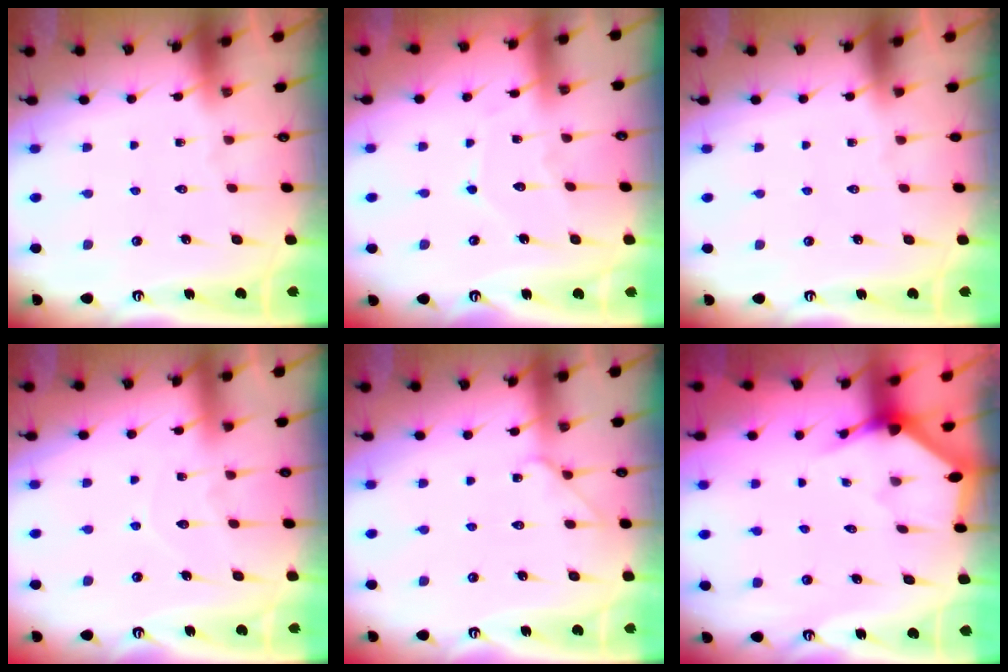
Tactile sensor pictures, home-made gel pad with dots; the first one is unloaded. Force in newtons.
{"total": 6.0, "press": 6.0, "slide": 0.8}
{"total": 0.0}
{"total": 5.8, "press": 5.7, "slide": 0.6}
{"total": 4.1, "press": 4.1, "slide": 0.6}
{"total": 2.8, "press": 2.8, "slide": 0.2}